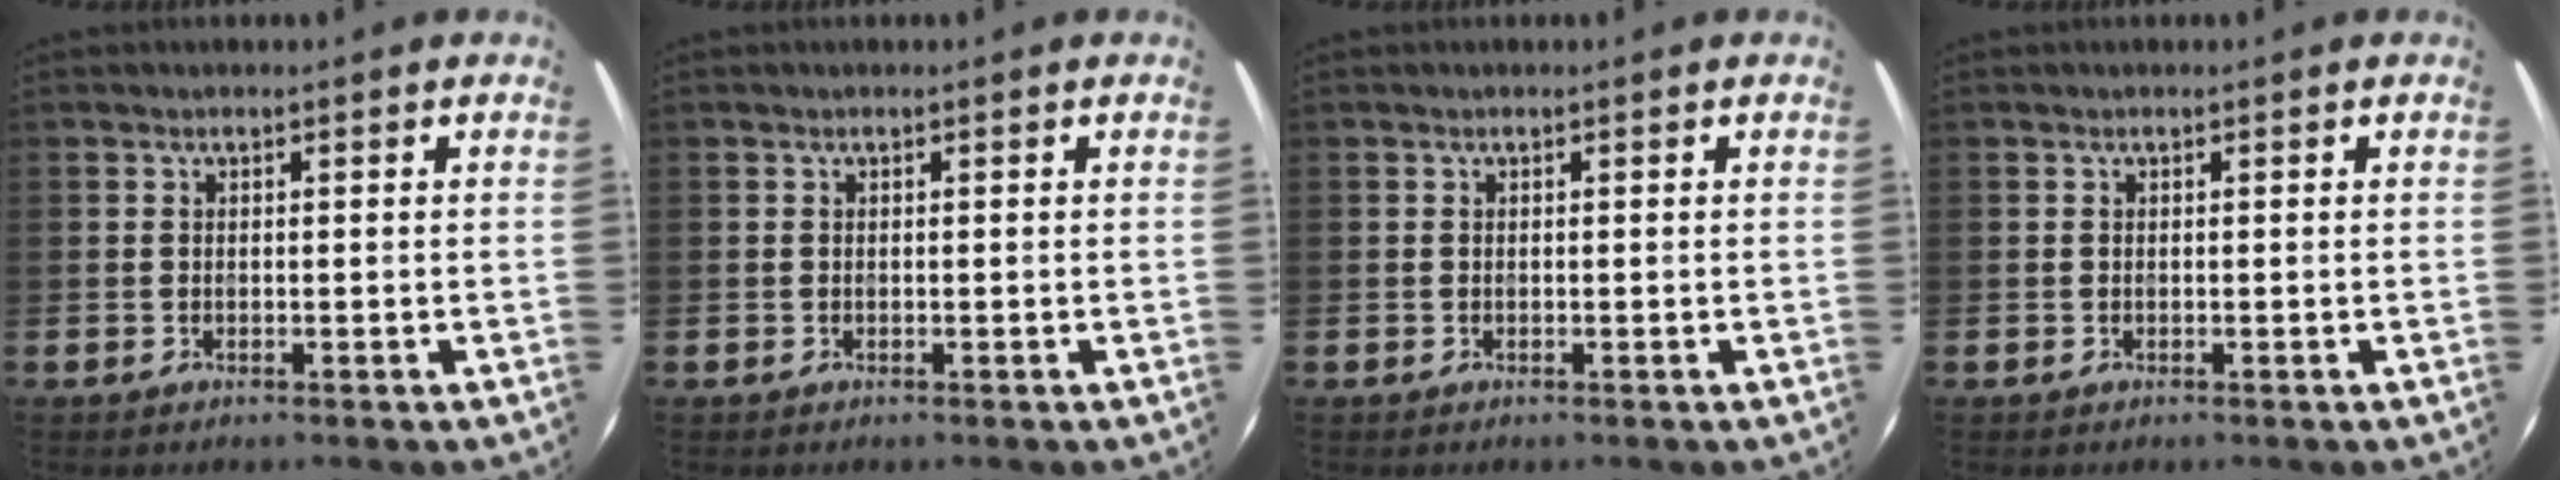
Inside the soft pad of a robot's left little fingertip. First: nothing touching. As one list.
[{"total": 0.0}, {"total": 0.0}, {"total": 0.0}]